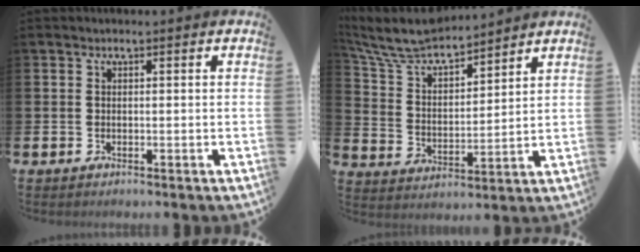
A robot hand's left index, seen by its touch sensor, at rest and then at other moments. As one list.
[{"total": 8.1, "force": [7.5, 1.8, 2.5], "torque": [-0.089, -0.050, 0.132]}]